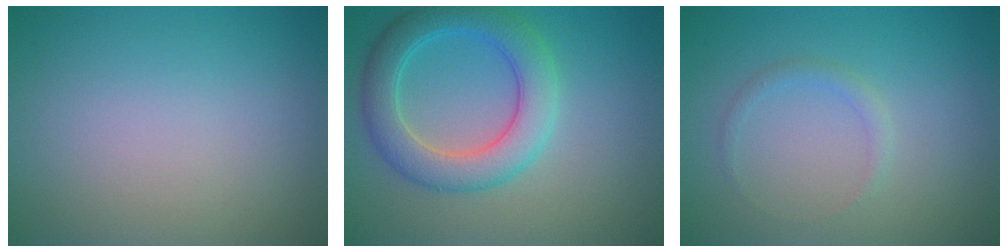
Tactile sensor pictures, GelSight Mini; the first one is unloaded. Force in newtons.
{"total": 5.4, "press": 5.4, "slide": 0.1}
{"total": 1.0, "press": 1.0, "slide": 0.1}